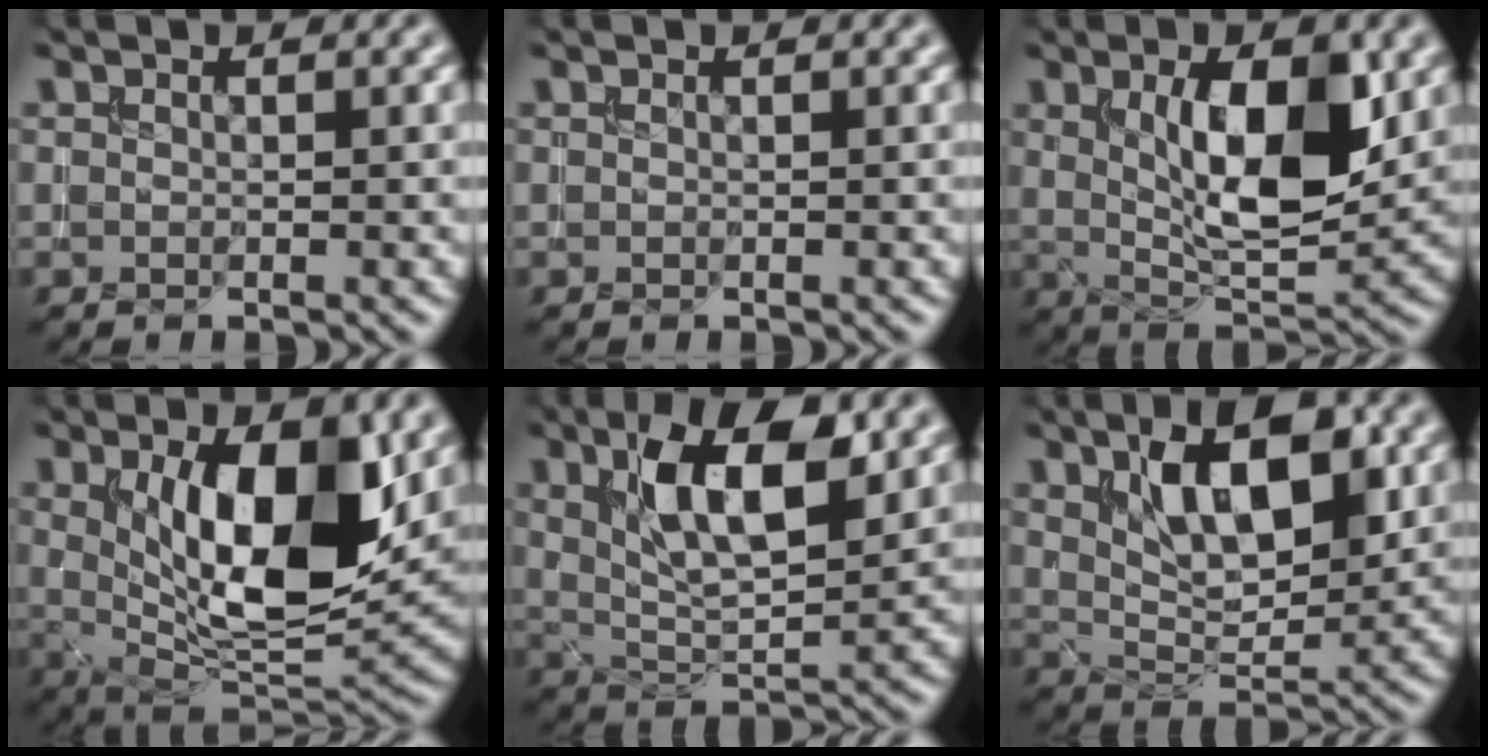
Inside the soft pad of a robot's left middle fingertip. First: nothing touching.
{"total": 0.0}
{"total": 8.9, "force": [1.8, 3.4, 8.0], "torque": [-0.131, -0.009, 0.037]}
{"total": 11.0, "force": [2.3, 4.4, 9.9], "torque": [-0.158, -0.015, 0.043]}
{"total": 8.6, "force": [3.1, 3.2, 7.3], "torque": [-0.129, 0.002, 0.055]}
{"total": 8.3, "force": [3.0, 3.6, 6.8], "torque": [-0.110, 0.002, 0.051]}